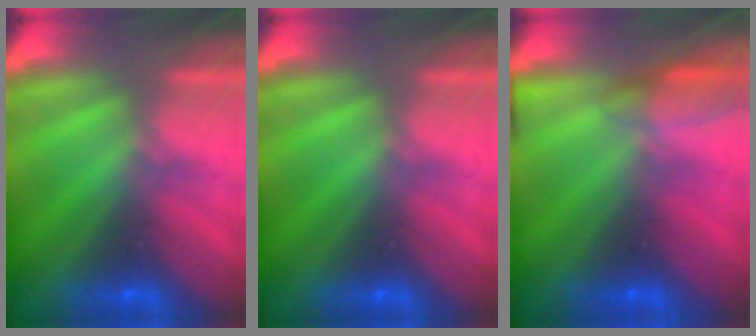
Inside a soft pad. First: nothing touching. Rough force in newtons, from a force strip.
{"total": 0.0}
{"total": 5.3}